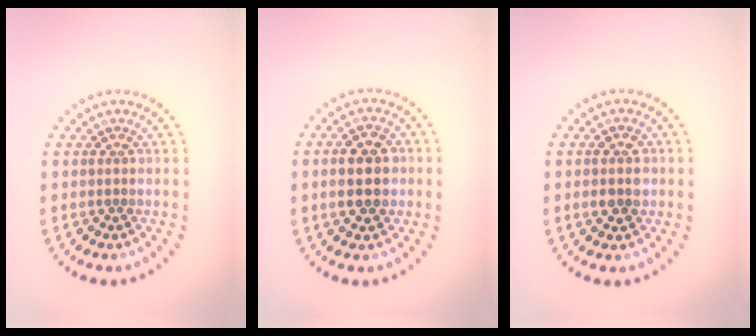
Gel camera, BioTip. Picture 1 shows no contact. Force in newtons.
{"total": 4.6, "press": 4.6, "slide": 0.0}
{"total": 2.8, "press": 2.8, "slide": 0.1}